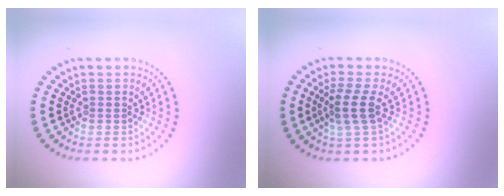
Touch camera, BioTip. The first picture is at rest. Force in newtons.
{"total": 2.6, "press": 2.0, "slide": 1.6}